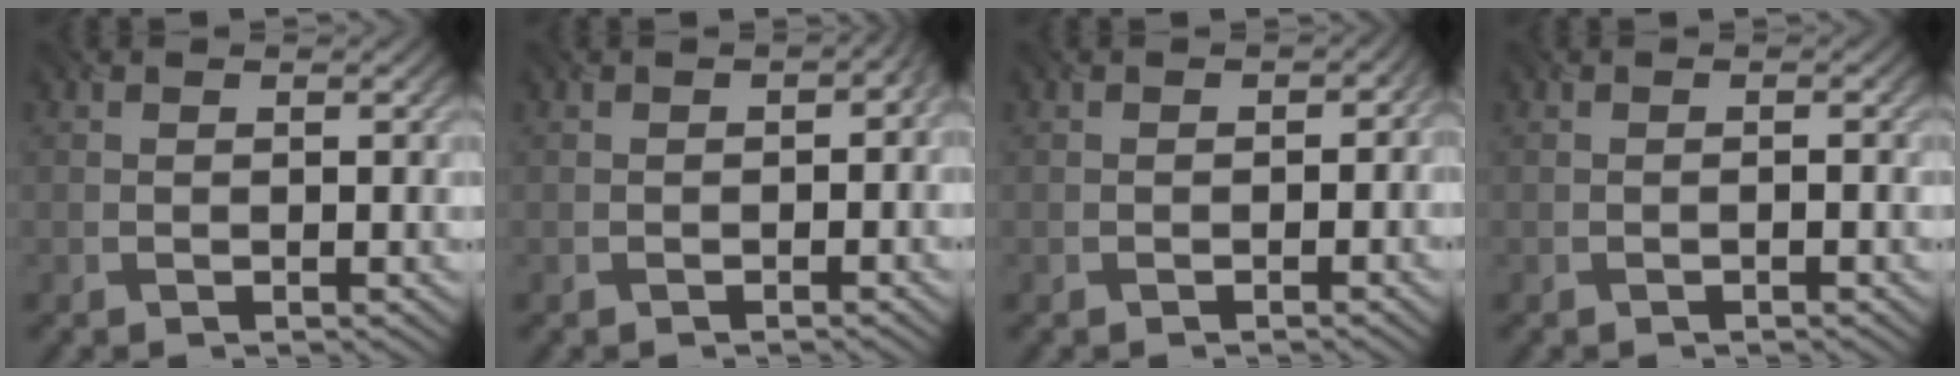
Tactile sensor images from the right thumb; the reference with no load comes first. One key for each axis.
{"total": 2.4, "fx": -0.4, "fy": 1.7, "fz": 1.7, "tx": -0.019, "ty": -0.011, "tz": -0.005}
{"total": 1.3, "fx": -0.4, "fy": 1.2, "fz": 0.5, "tx": -0.005, "ty": -0.010, "tz": -0.005}
{"total": 0.6, "fx": -0.4, "fy": 0.1, "fz": 0.4, "tx": -0.006, "ty": 0.002, "tz": -0.005}